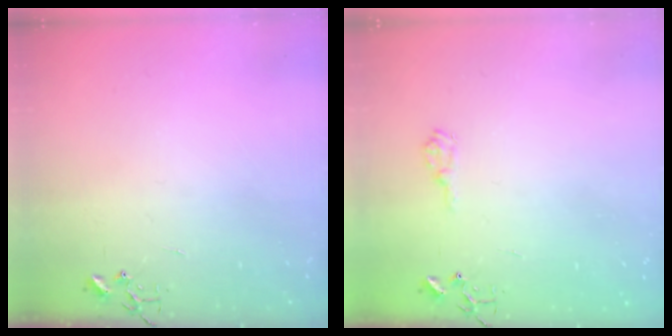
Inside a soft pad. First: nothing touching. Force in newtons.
{"total": 8.4, "press": 8.4, "slide": 0.8}